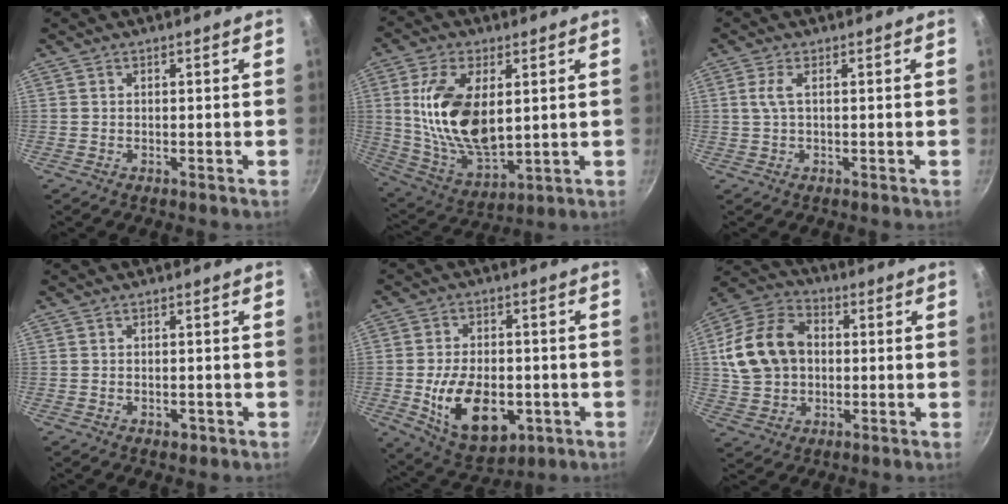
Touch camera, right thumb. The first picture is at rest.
{"total": 17.6, "force": [3.1, 9.4, 14.6], "torque": [-0.267, -0.020, 0.071]}
{"total": 2.5, "force": [0.4, 0.7, 2.4], "torque": [-0.058, 0.004, 0.010]}
{"total": 1.8, "force": [-0.9, 1.2, 1.1], "torque": [-0.016, 0.000, -0.010]}
{"total": 15.9, "force": [-3.8, 9.8, 12.0], "torque": [-0.175, 0.002, -0.045]}
{"total": 15.6, "force": [1.6, 11.8, 10.1], "torque": [-0.169, 0.023, 0.022]}